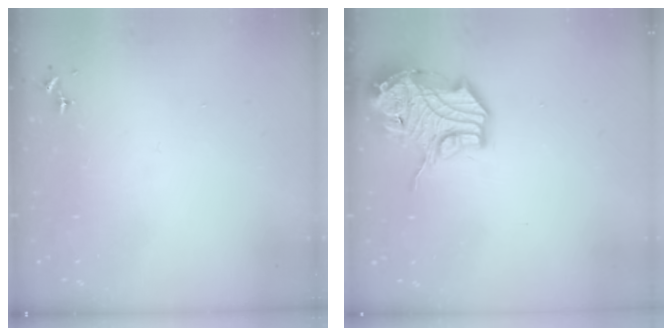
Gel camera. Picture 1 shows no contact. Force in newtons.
{"total": 17.4, "press": 17.2, "slide": 2.2}